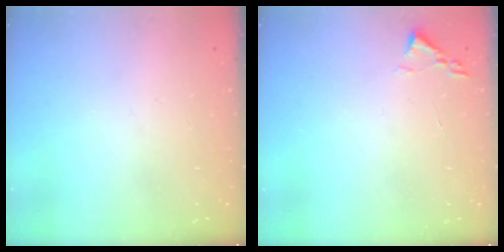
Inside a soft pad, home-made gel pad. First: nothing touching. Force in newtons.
{"total": 1.8, "press": 1.7, "slide": 0.2}